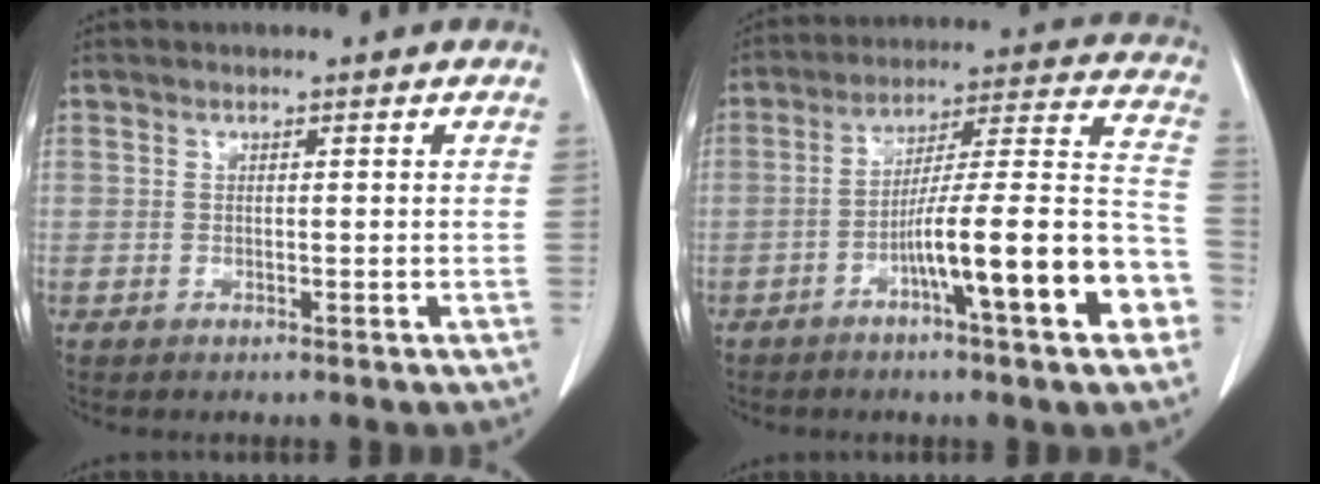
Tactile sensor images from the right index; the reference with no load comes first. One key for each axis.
{"total": 17.2, "fx": -6.7, "fy": 1.3, "fz": 15.8, "tx": -0.221, "ty": 0.020, "tz": -0.103}